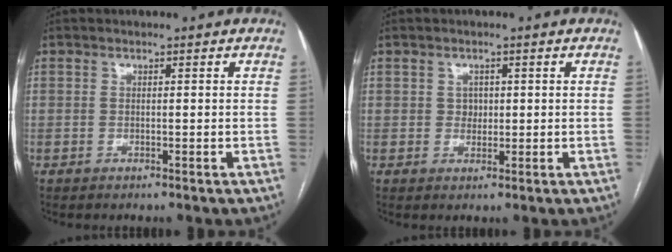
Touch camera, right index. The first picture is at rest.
{"total": 1.8, "force": [0.3, 1.5, 0.9], "torque": [-0.011, 0.000, 0.007]}